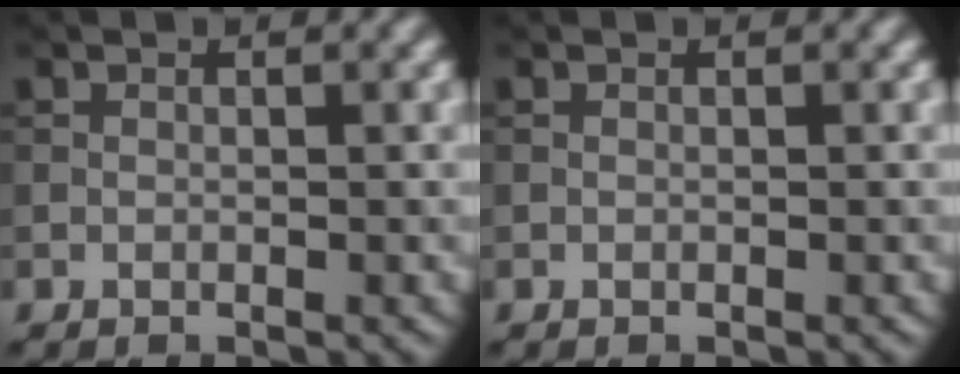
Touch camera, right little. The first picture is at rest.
{"total": 0.0}